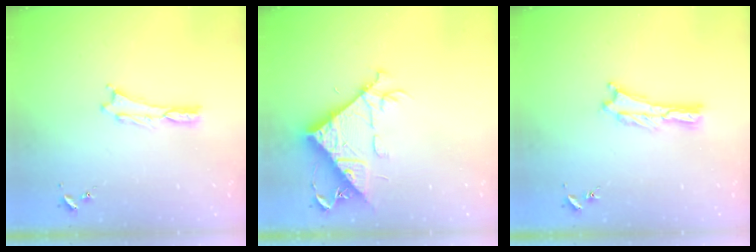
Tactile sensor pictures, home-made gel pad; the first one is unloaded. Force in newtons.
{"total": 9.8, "press": 9.7, "slide": 1.2}
{"total": 0.6, "press": 0.6, "slide": 0.2}